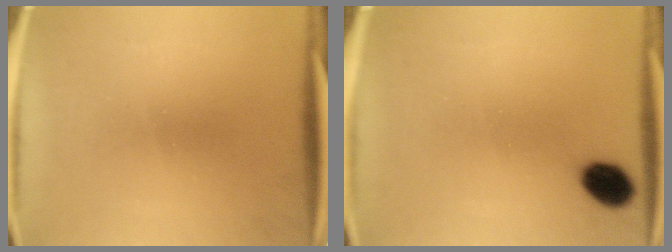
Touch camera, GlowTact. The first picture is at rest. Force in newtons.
{"total": 5.9}